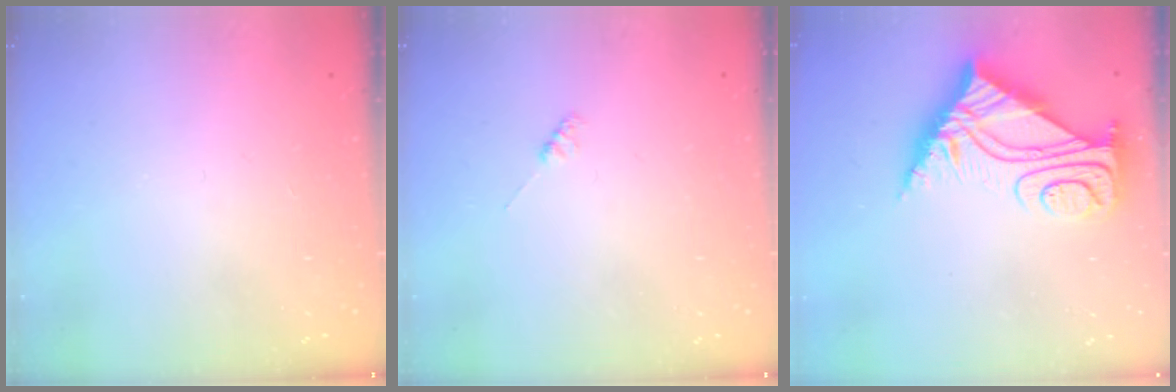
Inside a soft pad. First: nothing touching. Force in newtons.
{"total": 2.3, "press": 2.3, "slide": 0.3}
{"total": 9.9, "press": 9.8, "slide": 1.0}